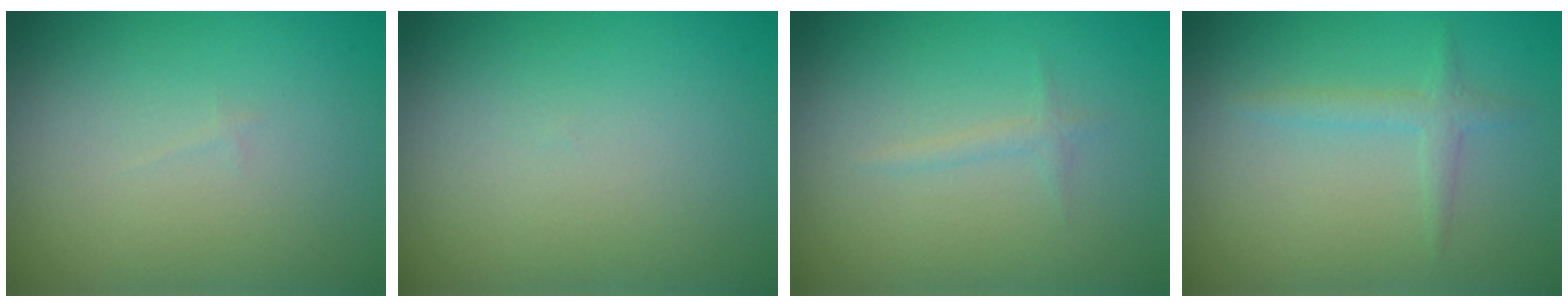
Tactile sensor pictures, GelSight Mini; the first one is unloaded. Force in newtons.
{"total": 0.0}
{"total": 0.8, "press": 0.8, "slide": 0.0}
{"total": 1.5, "press": 1.4, "slide": 0.2}